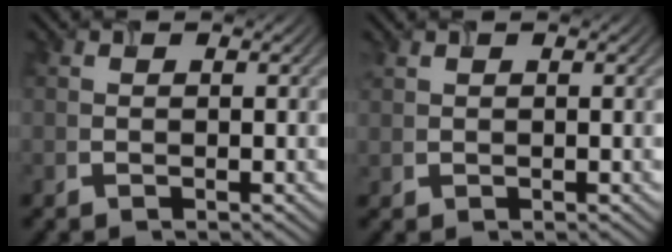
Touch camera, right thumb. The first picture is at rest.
{"total": 0.8, "force": [0.6, 0.6, 0.1], "torque": [-0.006, 0.001, 0.017]}